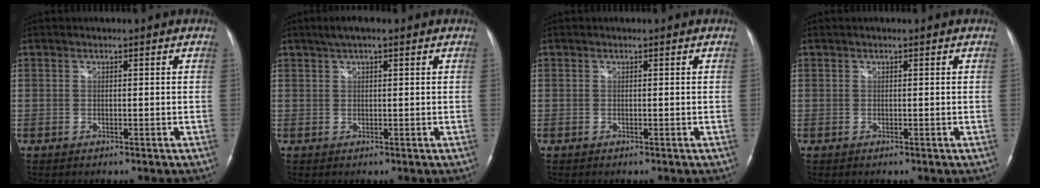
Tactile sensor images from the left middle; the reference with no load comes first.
{"total": 3.5, "force": [2.3, 0.7, 2.5], "torque": [-0.050, 0.021, 0.038]}
{"total": 0.0}
{"total": 0.0}